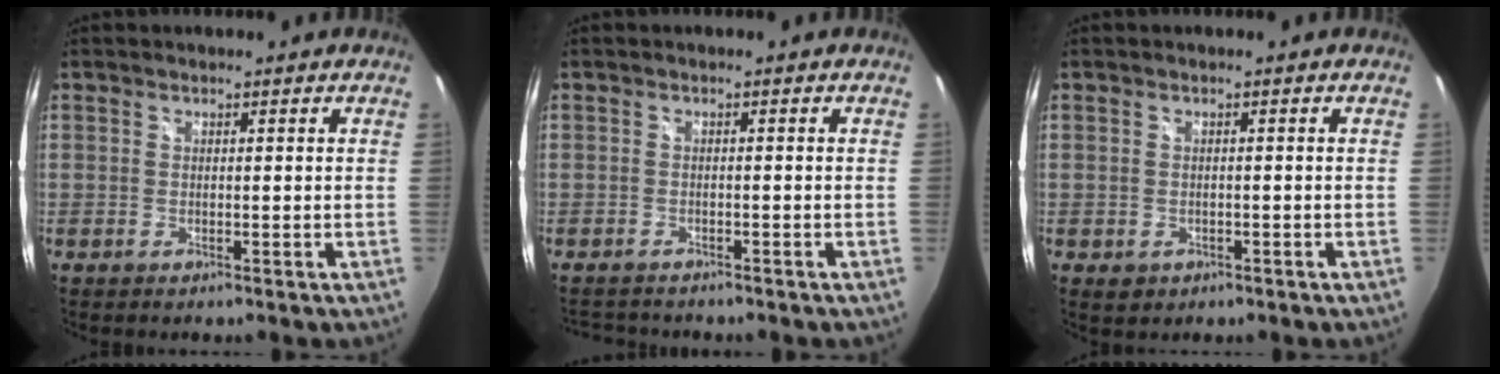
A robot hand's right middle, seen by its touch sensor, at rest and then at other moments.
{"total": 4.2, "force": [-3.9, 1.2, 1.0], "torque": [-0.027, -0.009, -0.062]}
{"total": 2.5, "force": [-0.9, 2.1, 1.1], "torque": [-0.025, -0.006, -0.009]}